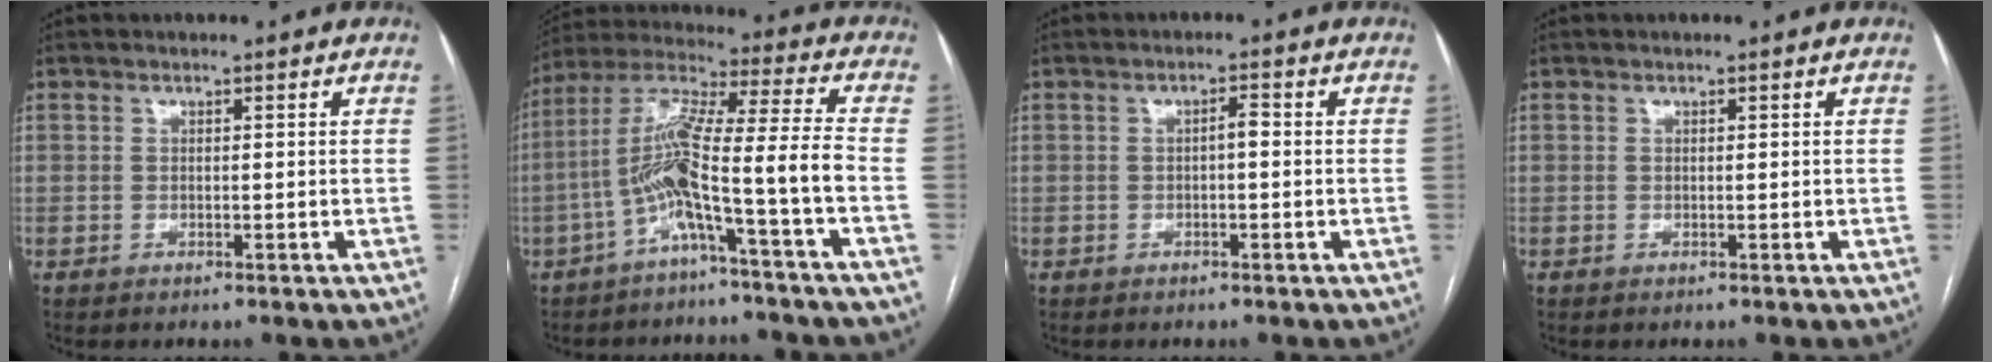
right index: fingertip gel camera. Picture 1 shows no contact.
{"total": 11.6, "force": [-4.4, -1.4, 10.7], "torque": [-0.205, 0.031, -0.082]}
{"total": 1.6, "force": [-0.1, 0.5, 1.5], "torque": [-0.024, 0.007, -0.003]}
{"total": 0.0}